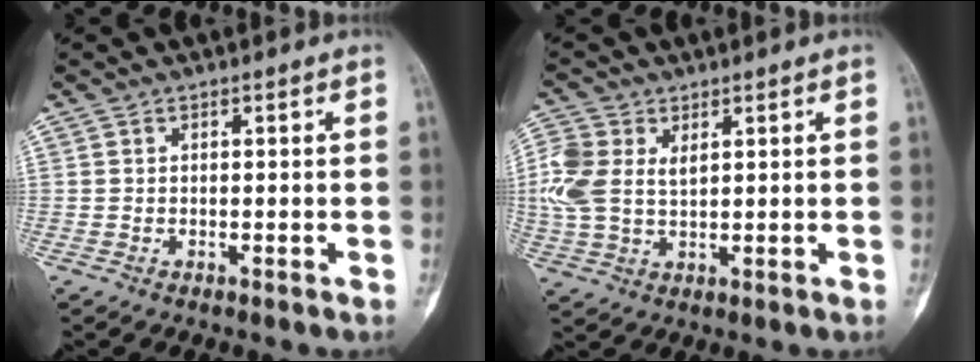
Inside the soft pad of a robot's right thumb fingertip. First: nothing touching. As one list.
[{"total": 8.8, "force": [2.4, 5.7, 6.3], "torque": [-0.148, 0.008, 0.049]}]